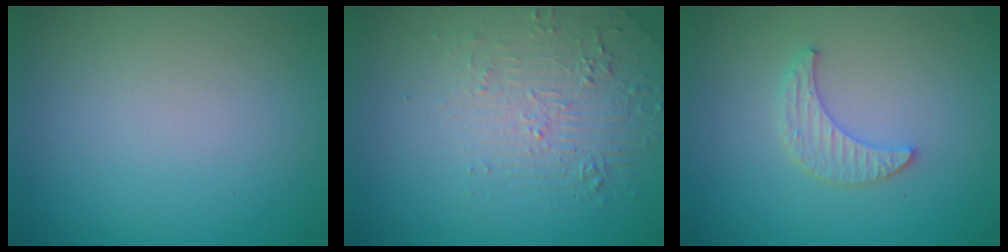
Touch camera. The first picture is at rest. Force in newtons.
{"total": 2.2, "press": 1.3, "slide": 1.8}
{"total": 2.2, "press": 2.2, "slide": 0.5}